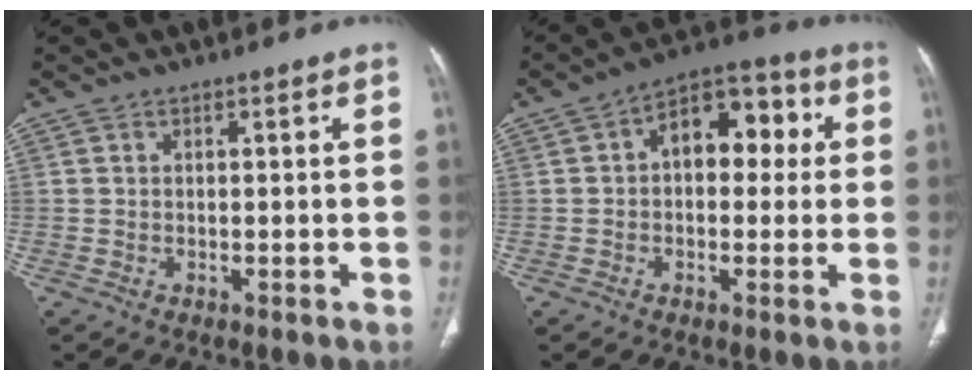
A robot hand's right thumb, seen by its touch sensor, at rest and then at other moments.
{"total": 11.6, "force": [1.8, 7.3, 8.9], "torque": [-0.087, 0.033, 0.015]}